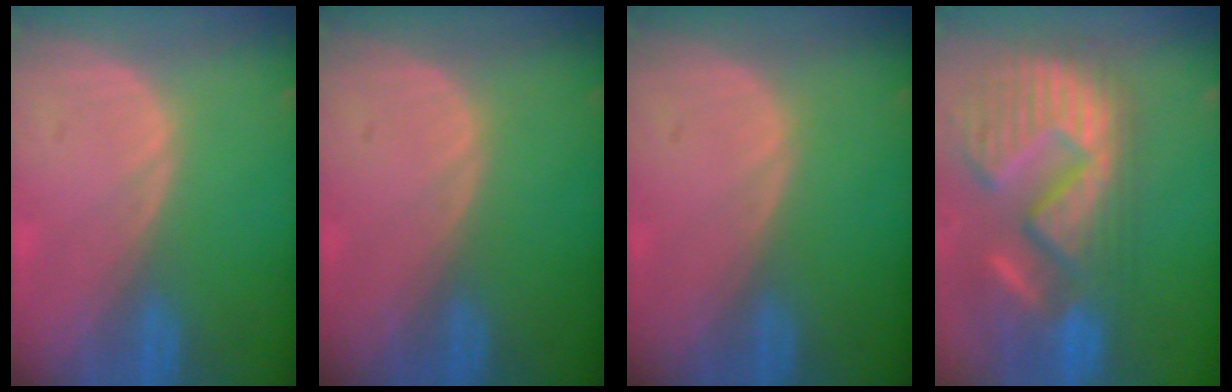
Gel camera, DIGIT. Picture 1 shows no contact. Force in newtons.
{"total": 0.0}
{"total": 0.0}
{"total": 15.3, "press": 12.7, "slide": 8.4}